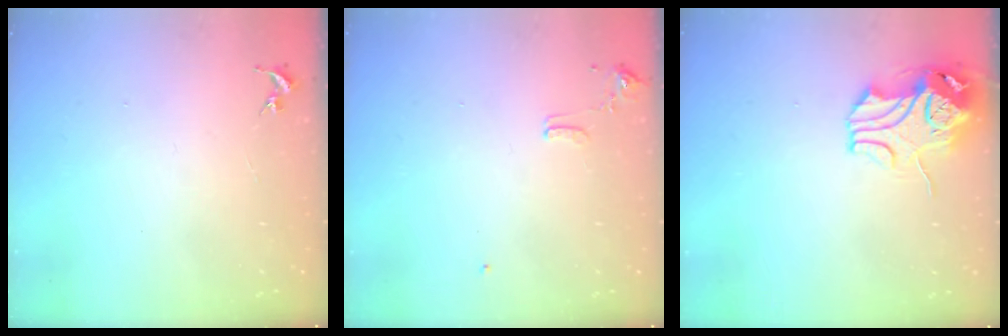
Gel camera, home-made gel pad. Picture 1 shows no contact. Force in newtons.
{"total": 9.2, "press": 9.2, "slide": 1.0}
{"total": 10.6, "press": 10.4, "slide": 1.9}